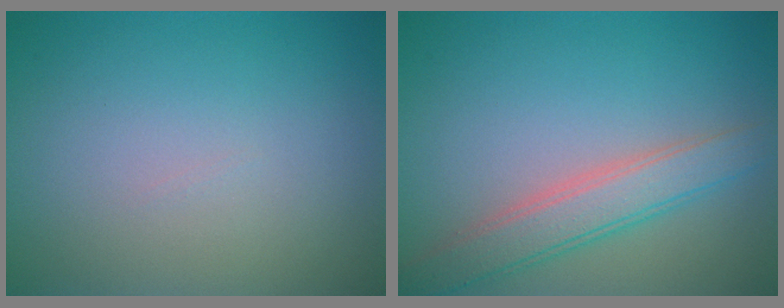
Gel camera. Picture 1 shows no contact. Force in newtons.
{"total": 3.9, "press": 3.9, "slide": 0.1}